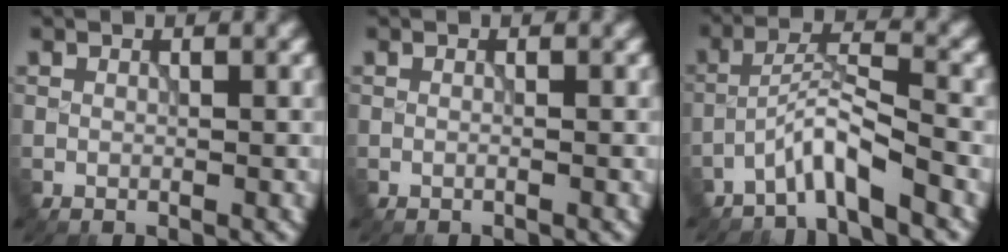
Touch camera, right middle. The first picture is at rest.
{"total": 0.0}
{"total": 3.8, "force": [-2.9, 0.2, 2.4], "torque": [-0.047, 0.017, -0.062]}